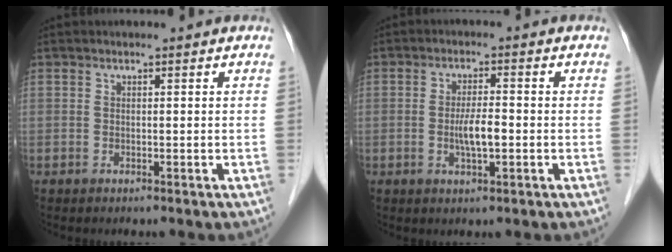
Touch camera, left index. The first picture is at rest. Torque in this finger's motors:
{"motor_torque": [1.06, 0.09, 0.31, 0.06]}